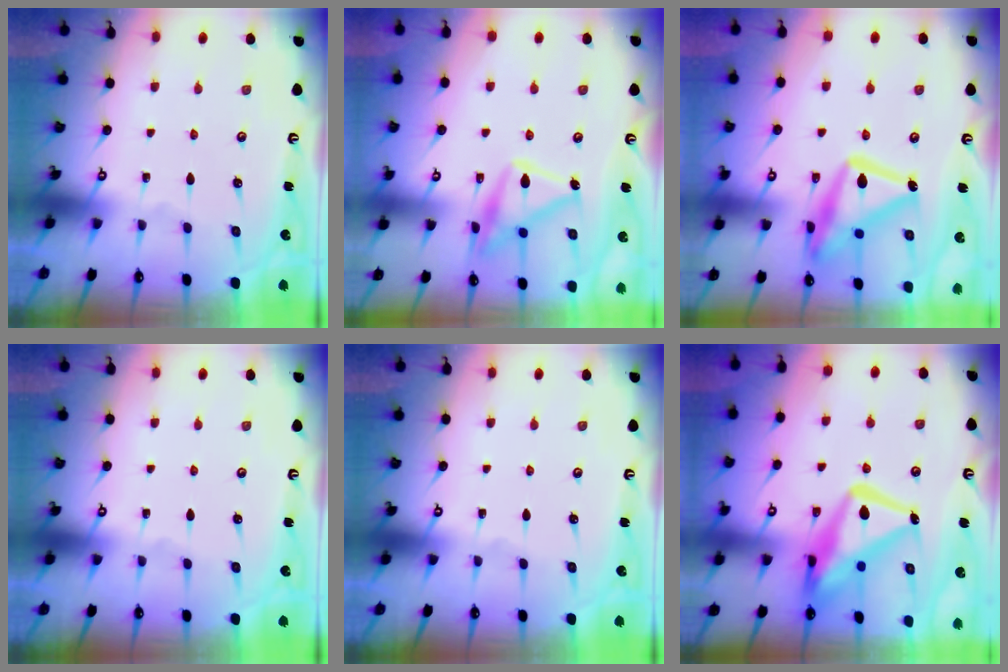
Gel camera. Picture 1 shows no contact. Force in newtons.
{"total": 16.2, "press": 16.2, "slide": 1.0}
{"total": 20.7, "press": 20.6, "slide": 1.3}
{"total": 0.0}
{"total": 0.0}
{"total": 16.7, "press": 16.7, "slide": 1.5}